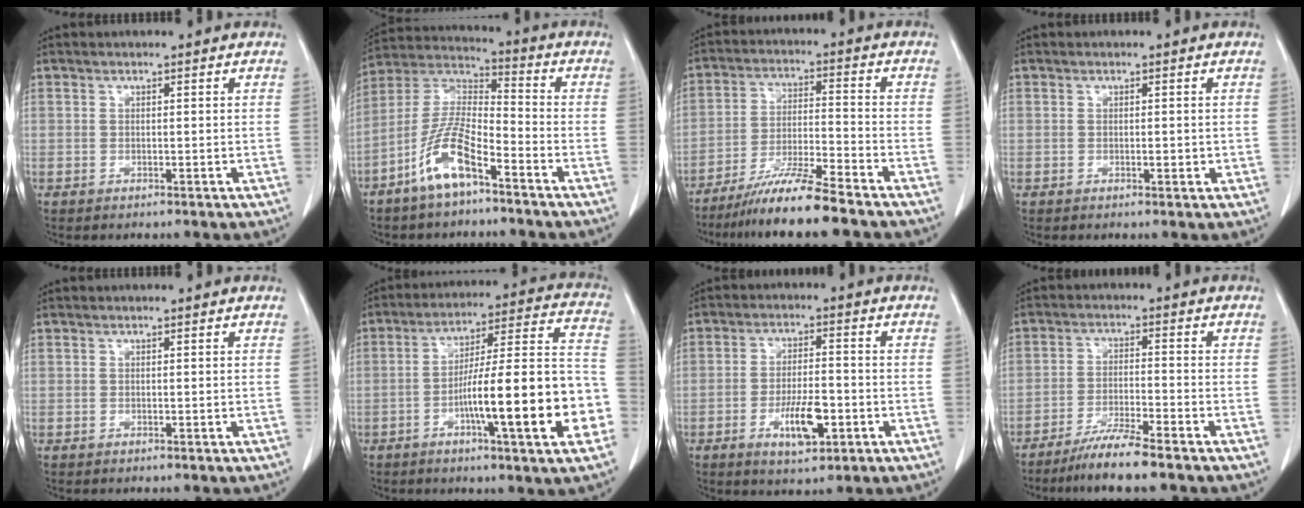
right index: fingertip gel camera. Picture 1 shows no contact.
{"total": 10.9, "force": [-6.4, 2.7, 8.3], "torque": [-0.180, -0.002, -0.126]}
{"total": 9.9, "force": [-8.1, -0.8, 5.6], "torque": [-0.096, -0.024, -0.148]}
{"total": 1.0, "force": [-0.1, 0.6, 0.9], "torque": [-0.009, 0.002, -0.001]}
{"total": 0.0}
{"total": 19.7, "force": [-6.1, 1.4, 18.7], "torque": [-0.237, 0.019, -0.089]}
{"total": 7.2, "force": [-2.7, 2.3, 6.3], "torque": [-0.109, -0.001, -0.039]}
{"total": 6.7, "force": [-5.5, -0.6, 3.8], "torque": [-0.066, -0.022, -0.101]}